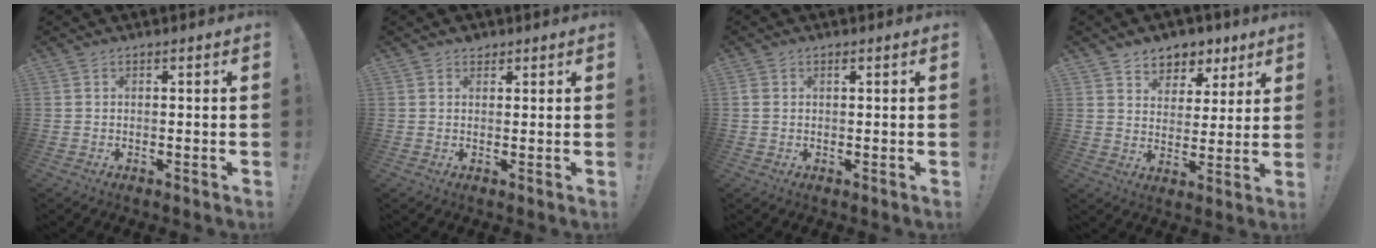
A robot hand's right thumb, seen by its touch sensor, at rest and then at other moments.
{"total": 1.8, "force": [1.3, 1.2, 0.4], "torque": [0.007, -0.007, 0.021]}
{"total": 1.2, "force": [0.5, 0.9, 0.7], "torque": [-0.013, 0.003, 0.008]}
{"total": 6.9, "force": [4.3, 5.4, 0.7], "torque": [0.002, -0.037, 0.085]}